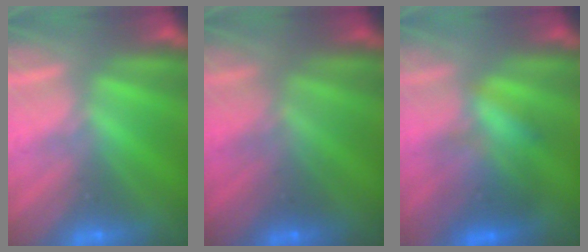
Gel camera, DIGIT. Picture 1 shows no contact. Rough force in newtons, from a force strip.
{"total": 2.0}
{"total": 3.4}